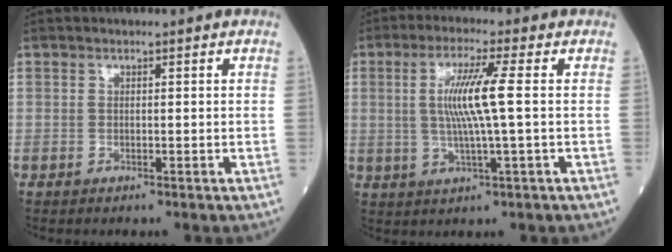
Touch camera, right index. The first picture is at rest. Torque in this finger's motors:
{"motor_torque": [0.97, 0.26, 0.29, 0.08]}